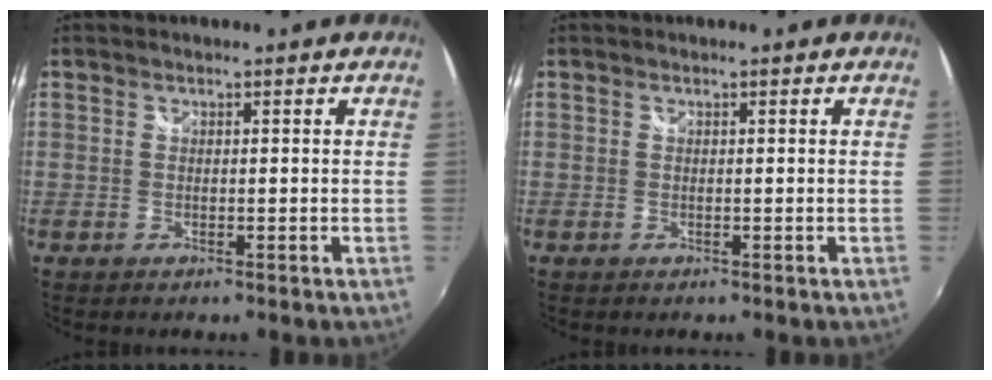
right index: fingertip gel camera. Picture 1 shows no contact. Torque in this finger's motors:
{"motor_torque": [-0.07, 0.07, 0.00, 0.00]}